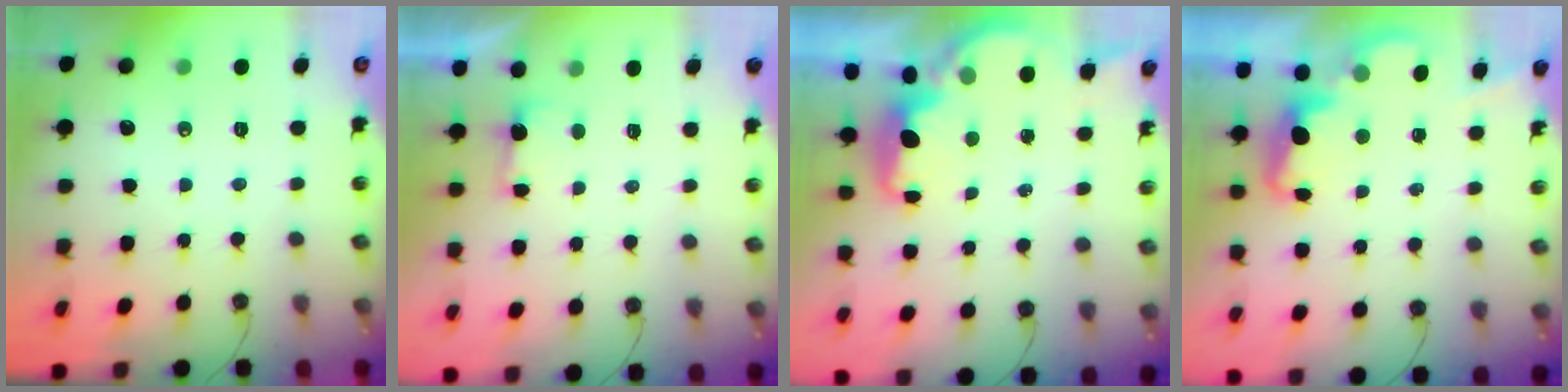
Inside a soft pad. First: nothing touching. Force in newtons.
{"total": 0.8, "press": 0.4, "slide": 0.7}
{"total": 2.1, "press": 1.9, "slide": 0.8}
{"total": 2.4, "press": 2.3, "slide": 0.6}